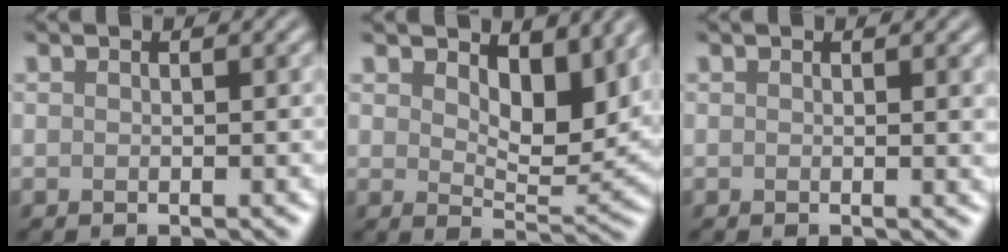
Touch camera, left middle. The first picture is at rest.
{"total": 5.0, "force": [3.0, 2.2, 3.2], "torque": [-0.052, -0.009, 0.041]}
{"total": 1.0, "force": [0.3, 0.3, 1.0], "torque": [-0.007, 0.000, 0.002]}